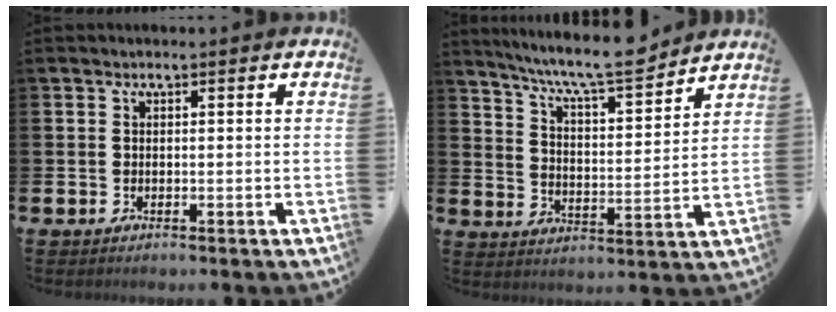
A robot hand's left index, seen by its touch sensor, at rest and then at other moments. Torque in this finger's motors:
{"motor_torque": [0.97, -1.17, 0.57, 0.21]}